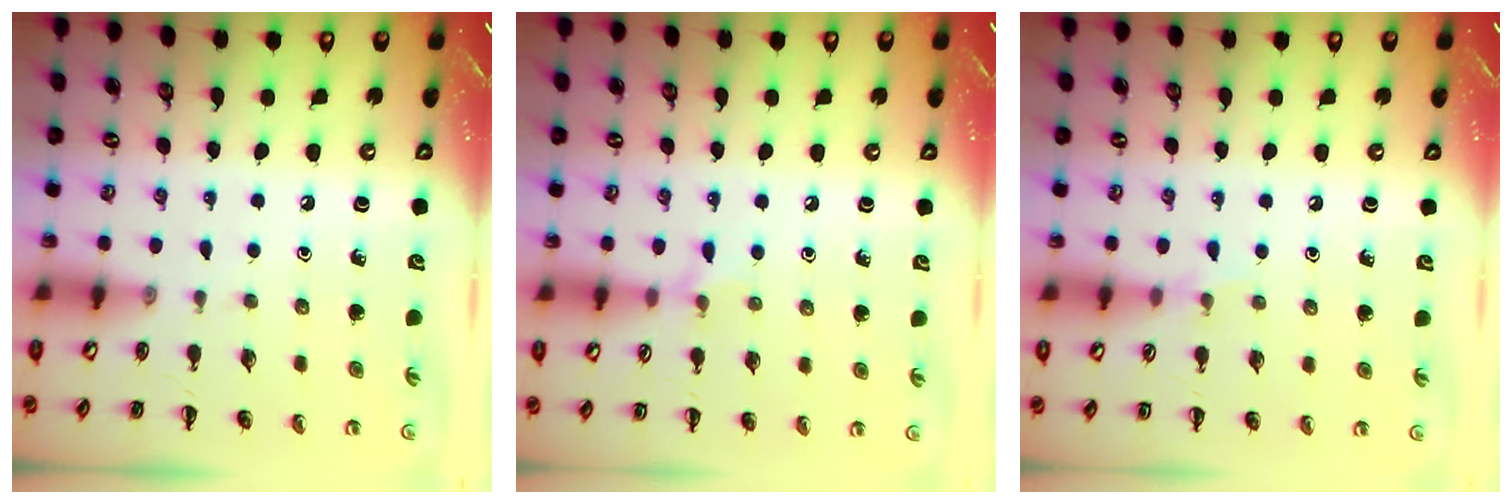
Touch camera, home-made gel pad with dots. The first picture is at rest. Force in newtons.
{"total": 5.8, "press": 5.5, "slide": 2.0}
{"total": 3.9, "press": 3.7, "slide": 1.2}